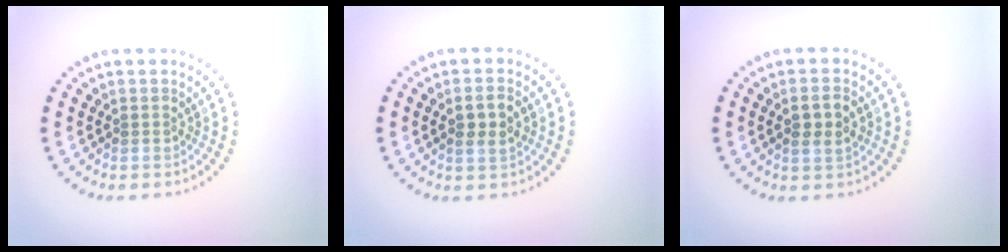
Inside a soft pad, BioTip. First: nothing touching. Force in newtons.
{"total": 2.4, "press": 2.4, "slide": 0.5}
{"total": 2.4, "press": 2.4, "slide": 0.5}